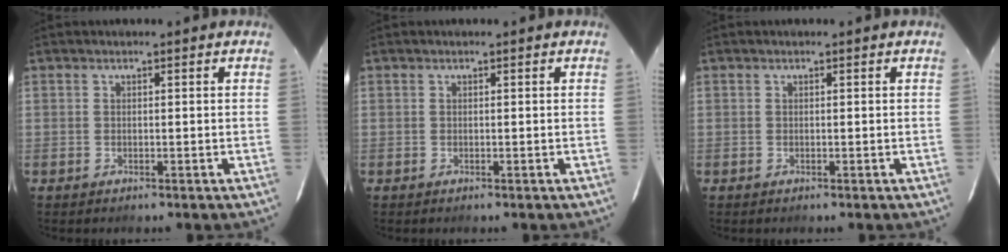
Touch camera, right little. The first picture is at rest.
{"total": 0.0}
{"total": 0.0}